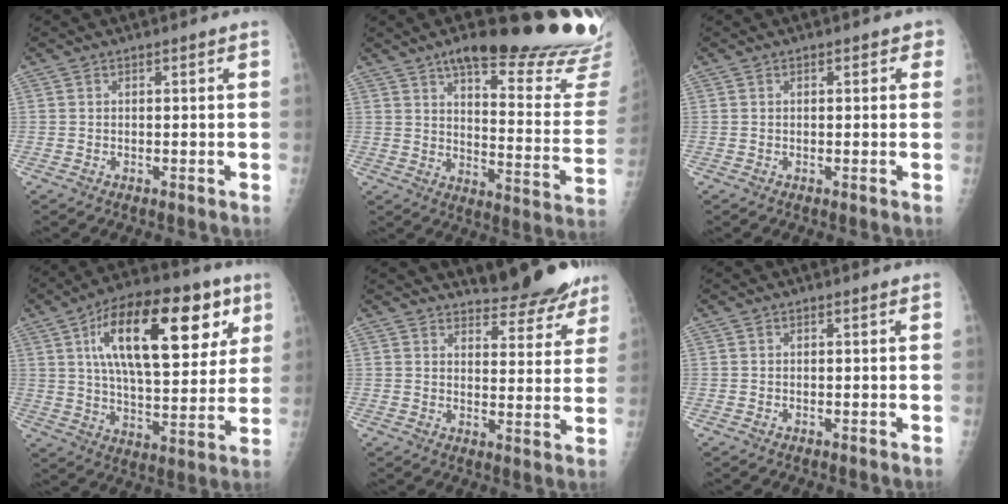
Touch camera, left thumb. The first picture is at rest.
{"total": 25.3, "force": [20.1, 4.7, 14.6], "torque": [-0.161, -0.135, 0.262]}
{"total": 1.3, "force": [0.5, 0.8, 0.9], "torque": [0.003, 0.003, 0.001]}
{"total": 25.4, "force": [9.7, 11.4, 20.5], "torque": [-0.288, -0.008, 0.153]}
{"total": 11.8, "force": [10.9, 3.4, 3.0], "torque": [-0.006, -0.079, 0.133]}
{"total": 0.0}